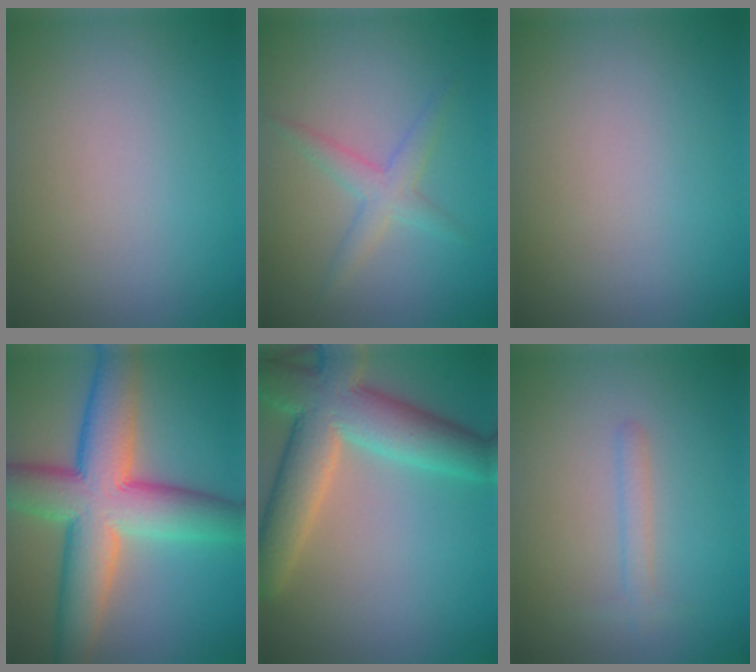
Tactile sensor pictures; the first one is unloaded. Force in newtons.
{"total": 2.4, "press": 2.4, "slide": 0.1}
{"total": 0.0}
{"total": 11.2, "press": 11.2, "slide": 0.2}
{"total": 9.0, "press": 9.0, "slide": 0.3}
{"total": 1.3, "press": 1.3, "slide": 0.1}